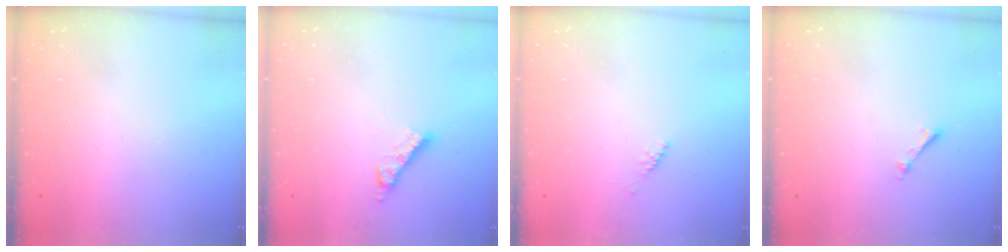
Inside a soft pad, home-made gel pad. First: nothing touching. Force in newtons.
{"total": 6.1, "press": 6.1, "slide": 0.4}
{"total": 2.4, "press": 2.3, "slide": 0.7}
{"total": 1.0, "press": 1.0, "slide": 0.2}